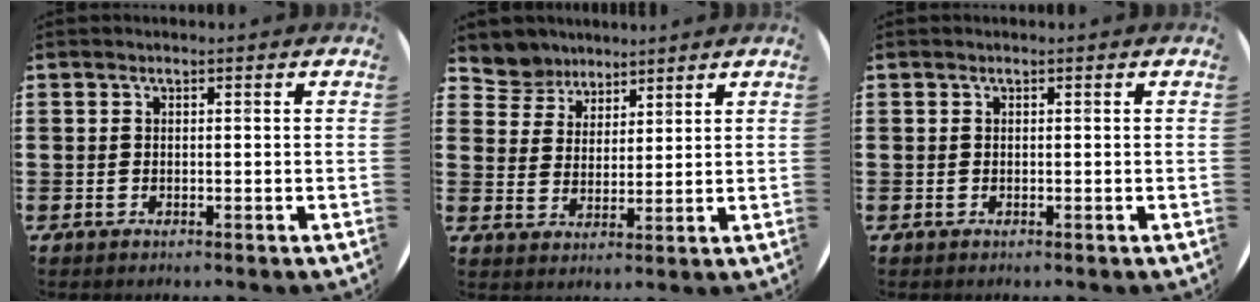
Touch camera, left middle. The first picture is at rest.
{"total": 5.2, "force": [4.7, 2.2, -0.5], "torque": [-0.013, -0.012, 0.089]}
{"total": 0.0}